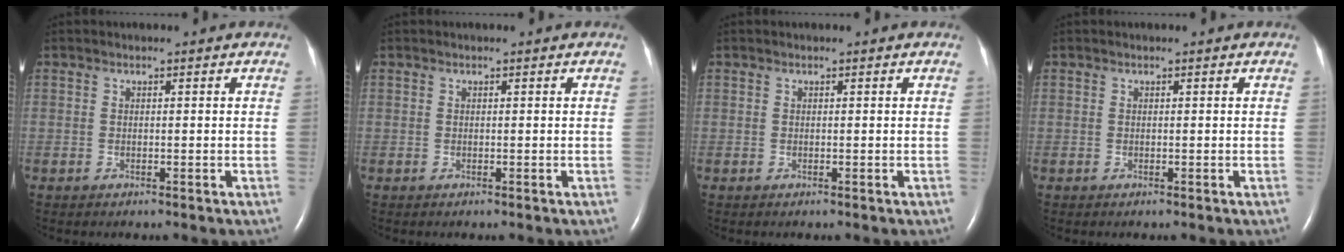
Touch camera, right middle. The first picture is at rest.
{"total": 0.0}
{"total": 0.0}
{"total": 0.0}